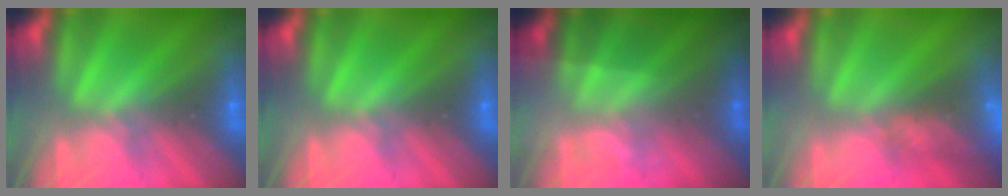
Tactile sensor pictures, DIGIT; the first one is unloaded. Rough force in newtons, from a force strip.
{"total": 0.0}
{"total": 1.7}
{"total": 8.8}